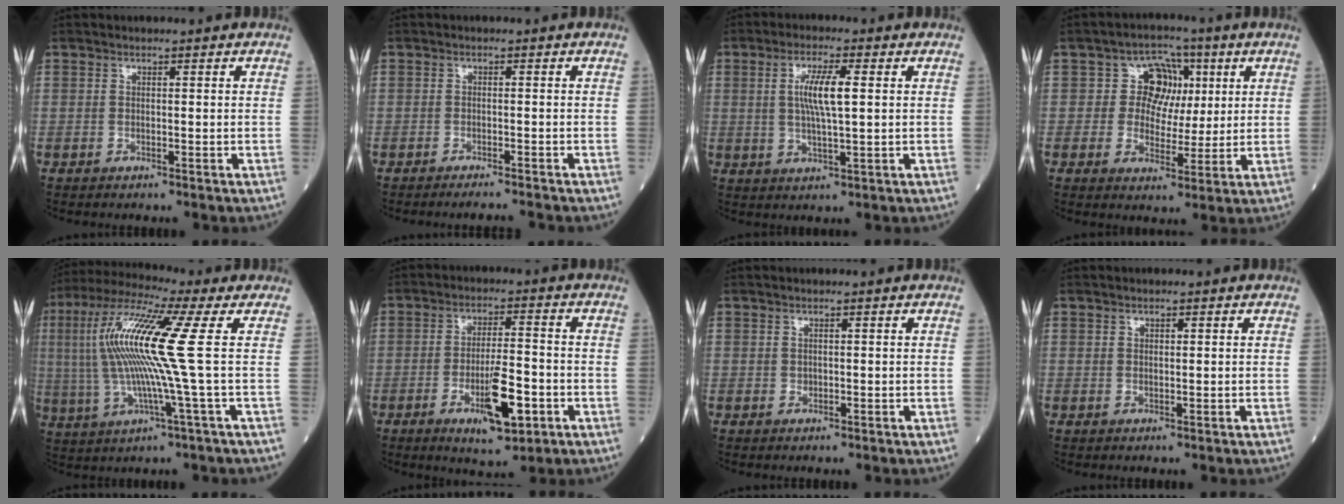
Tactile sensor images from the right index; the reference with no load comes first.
{"total": 3.0, "force": [-2.8, -0.4, 0.9], "torque": [-0.010, -0.008, -0.038]}
{"total": 6.2, "force": [1.2, 0.6, 6.1], "torque": [-0.120, 0.002, 0.024]}
{"total": 6.7, "force": [1.7, 5.9, 2.7], "torque": [-0.031, 0.022, 0.030]}
{"total": 14.9, "force": [1.8, -0.9, 14.8], "torque": [-0.312, 0.016, 0.028]}
{"total": 8.9, "force": [-3.4, 2.0, 8.0], "torque": [-0.139, -0.008, -0.048]}
{"total": 0.0}
{"total": 0.5, "force": [0.4, 0.2, 0.3], "torque": [-0.006, -0.001, 0.008]}